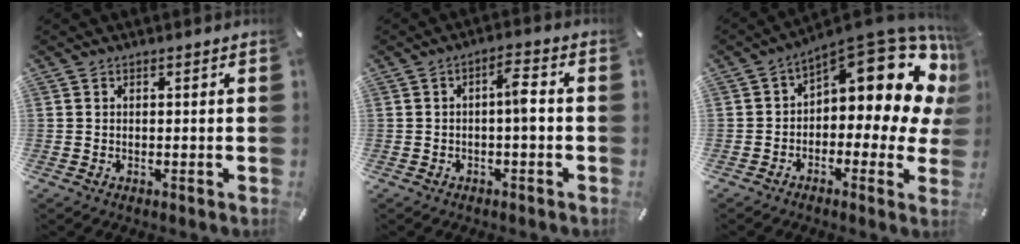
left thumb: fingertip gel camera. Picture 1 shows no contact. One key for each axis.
{"total": 5.4, "fx": -0.6, "fy": 1.8, "fz": 5.0, "tx": -0.081, "ty": 0.013, "tz": -0.015}
{"total": 15.8, "fx": 8.3, "fy": 6.6, "fz": 11.7, "tx": -0.140, "ty": -0.082, "tz": 0.129}